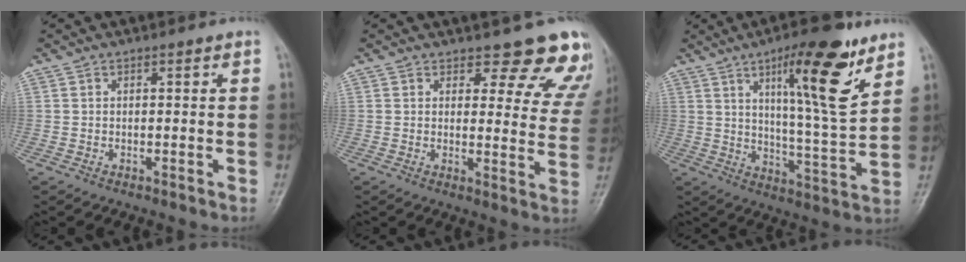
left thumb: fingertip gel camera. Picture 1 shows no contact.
{"total": 13.2, "force": [11.9, 4.9, 3.2], "torque": [0.022, -0.088, 0.107]}
{"total": 16.2, "force": [8.7, 3.0, 13.3], "torque": [-0.190, -0.053, 0.138]}